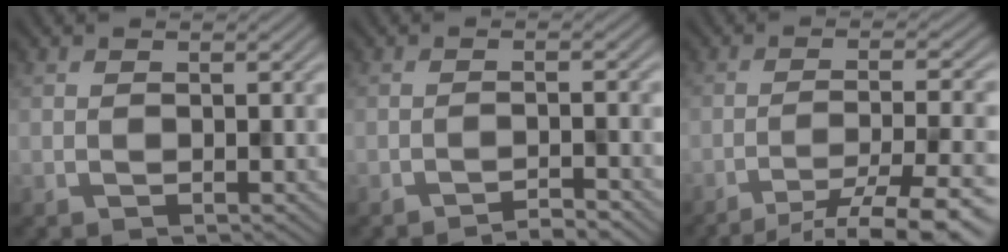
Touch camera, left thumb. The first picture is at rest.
{"total": 2.3, "force": [-2.0, 0.1, 1.1], "torque": [-0.008, 0.007, -0.041]}
{"total": 11.0, "force": [-8.3, 1.9, 7.1], "torque": [-0.113, -0.003, -0.109]}